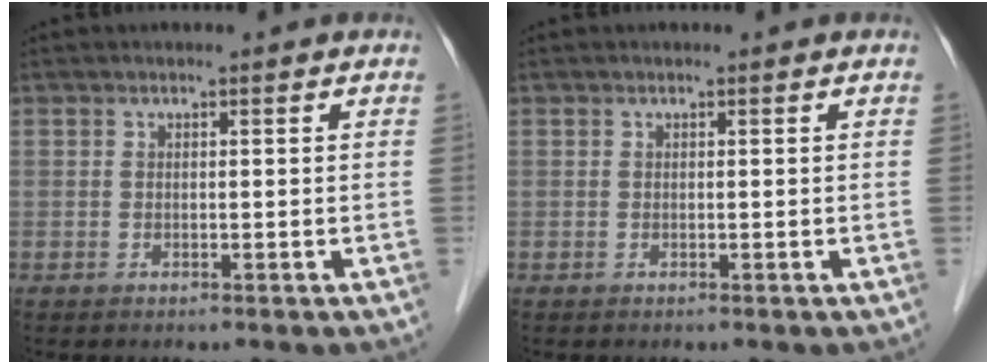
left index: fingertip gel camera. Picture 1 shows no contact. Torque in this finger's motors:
{"motor_torque": [0.00, 0.00, 0.00, 0.00]}